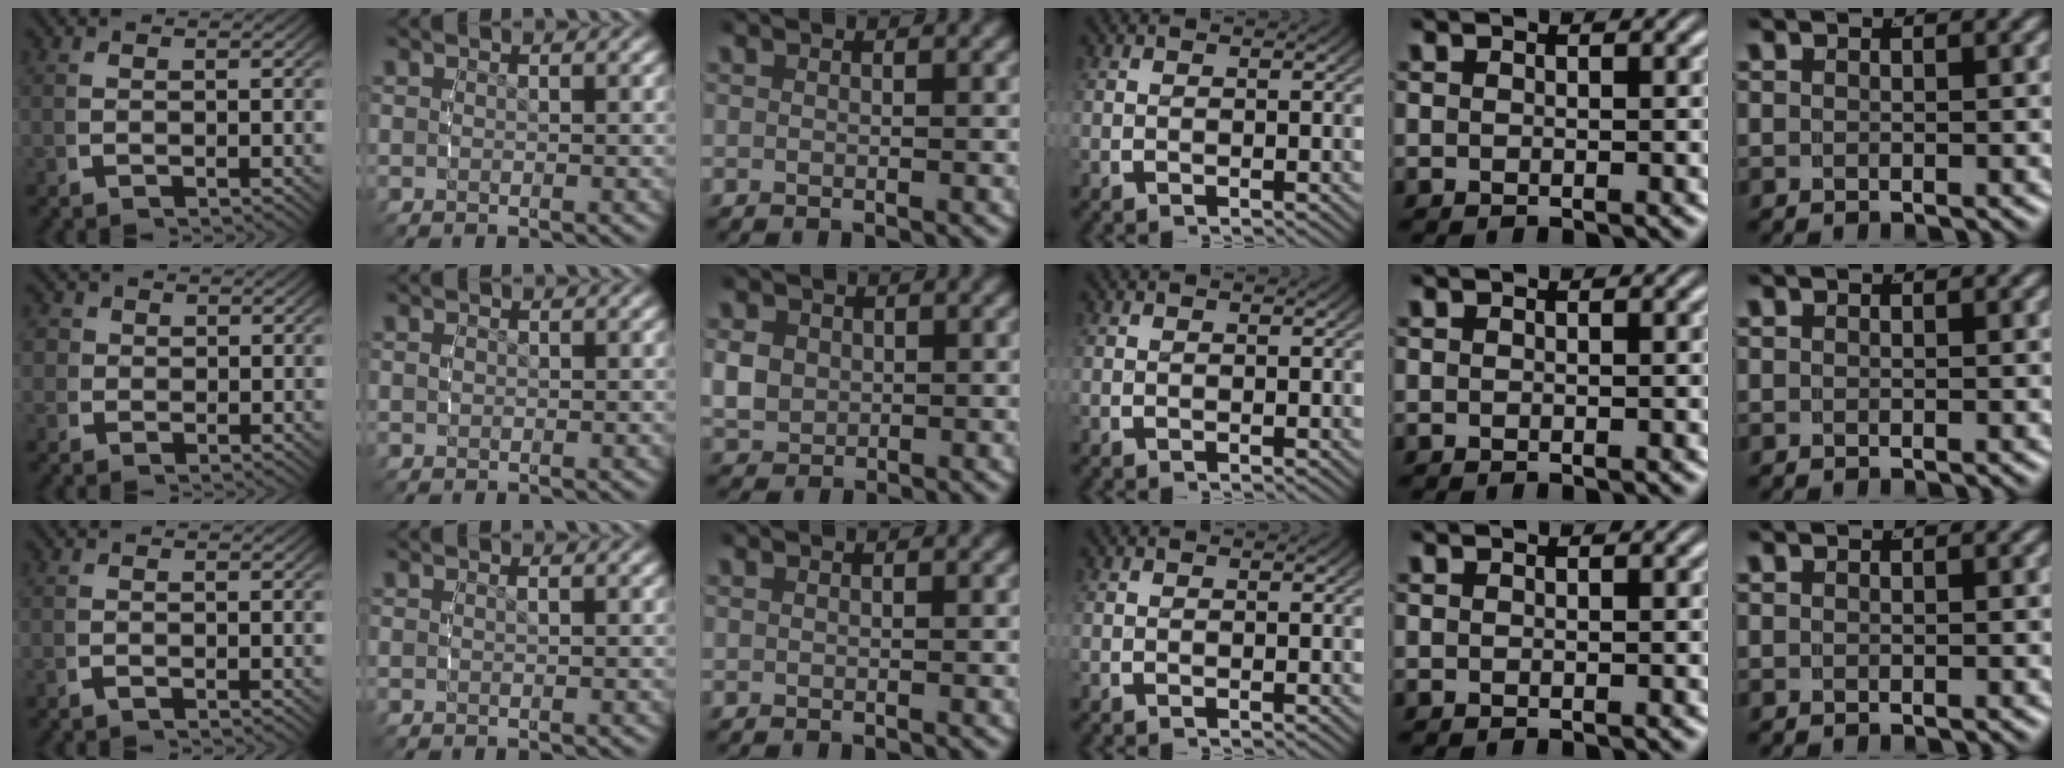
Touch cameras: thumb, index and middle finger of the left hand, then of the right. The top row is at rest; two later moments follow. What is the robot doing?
{"motion": "grasp_and_lifting", "object": "small bumper sticker"}